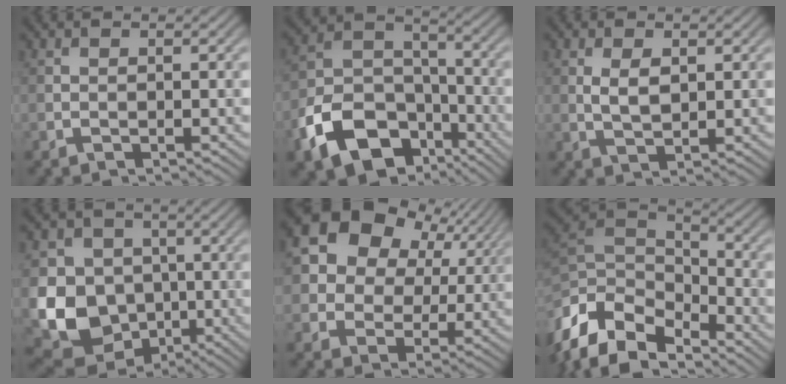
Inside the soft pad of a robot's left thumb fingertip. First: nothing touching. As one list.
[{"total": 13.7, "force": [-7.5, 8.9, 7.3], "torque": [-0.171, -0.033, -0.140]}, {"total": 3.0, "force": [0.8, 1.5, 2.4], "torque": [-0.054, -0.004, 0.019]}, {"total": 13.8, "force": [-2.6, 11.9, 6.4], "torque": [-0.159, -0.039, -0.065]}, {"total": 13.9, "force": [6.0, 10.1, 7.4], "torque": [-0.176, 0.047, 0.101]}, {"total": 12.8, "force": [-6.7, 7.7, 7.7], "torque": [-0.217, -0.013, -0.116]}]